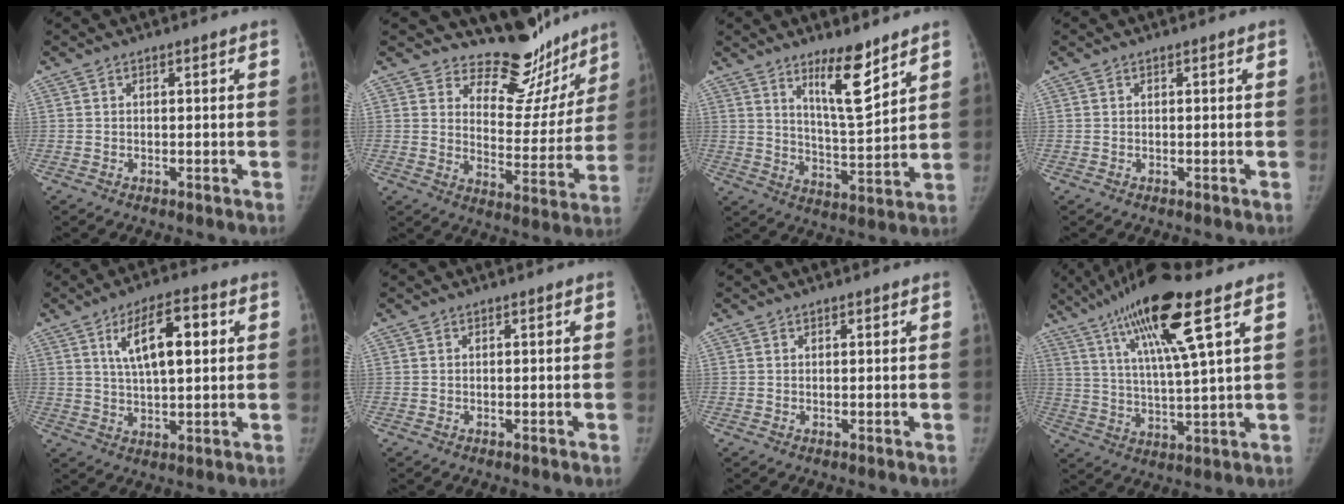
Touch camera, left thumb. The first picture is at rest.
{"total": 15.0, "force": [13.2, 6.5, 2.9], "torque": [0.023, -0.119, 0.175]}
{"total": 10.3, "force": [7.0, 2.1, 7.3], "torque": [-0.108, -0.064, 0.123]}
{"total": 0.0}
{"total": 11.3, "force": [3.5, 4.5, 9.8], "torque": [-0.149, -0.002, 0.059]}
{"total": 0.0}
{"total": 0.6, "force": [0.4, 0.4, 0.3], "torque": [-0.001, -0.002, 0.004]}
{"total": 17.4, "force": [9.1, 1.9, 14.7], "torque": [-0.266, -0.022, 0.161]}